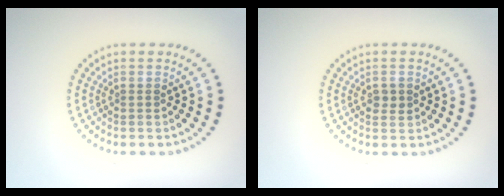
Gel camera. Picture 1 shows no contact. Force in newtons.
{"total": 1.3, "press": 1.3, "slide": 0.2}